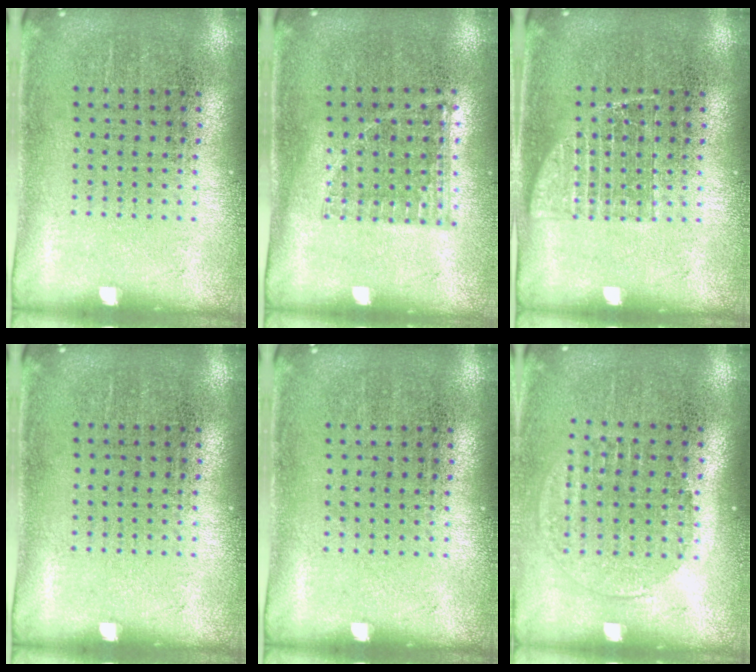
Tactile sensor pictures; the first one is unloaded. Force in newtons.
{"total": 0.8, "press": 0.7, "slide": 0.2}
{"total": 1.6, "press": 1.5, "slide": 0.3}
{"total": 0.0}
{"total": 0.0}
{"total": 1.3, "press": 1.2, "slide": 0.5}